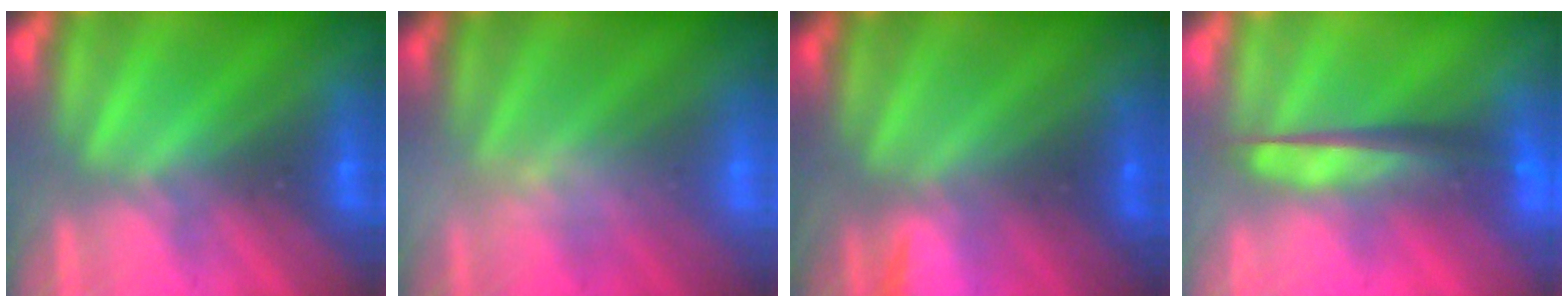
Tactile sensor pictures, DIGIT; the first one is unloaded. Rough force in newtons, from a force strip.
{"total": 2.5}
{"total": 1.6}
{"total": 7.6}